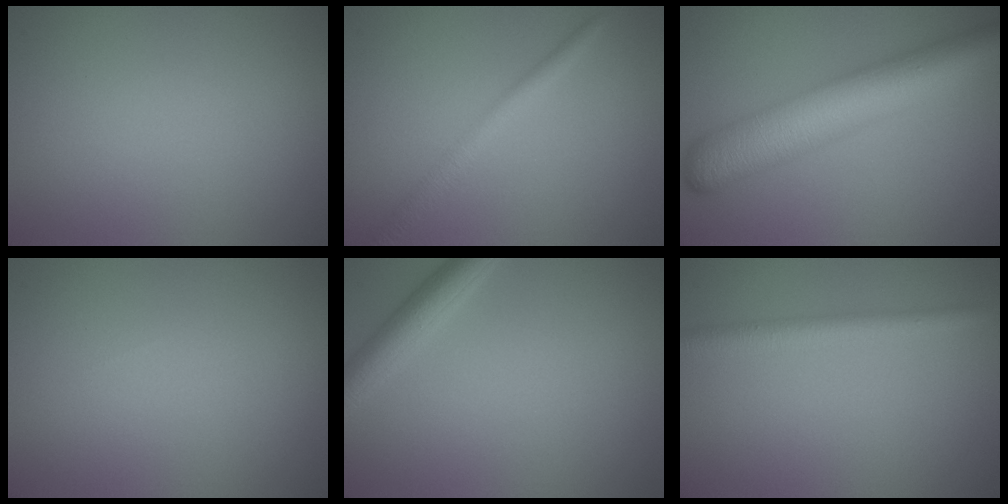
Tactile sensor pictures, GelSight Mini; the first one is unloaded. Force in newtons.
{"total": 2.2, "press": 2.2, "slide": 0.0}
{"total": 9.2, "press": 9.2, "slide": 0.1}
{"total": 0.0}
{"total": 3.0, "press": 3.0, "slide": 0.1}
{"total": 2.7, "press": 2.7, "slide": 0.1}